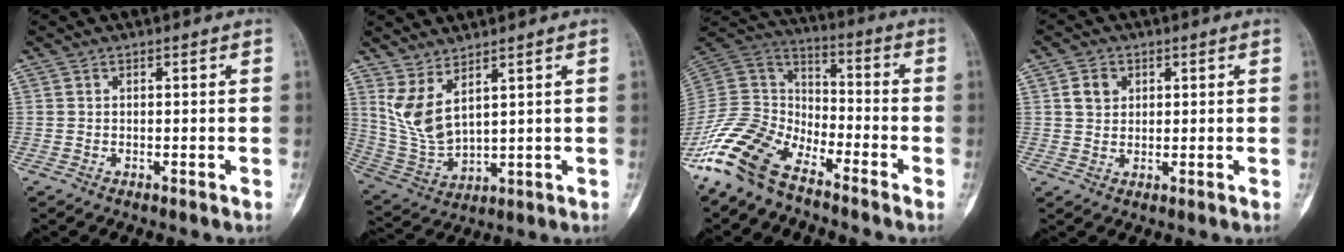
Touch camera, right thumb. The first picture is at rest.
{"total": 8.8, "force": [4.6, 3.3, 6.7], "torque": [-0.133, -0.034, 0.113]}
{"total": 15.3, "force": [-11.0, 7.2, 7.8], "torque": [-0.148, 0.075, -0.225]}
{"total": 3.8, "force": [1.3, 3.1, 1.8], "torque": [-0.017, -0.002, 0.024]}